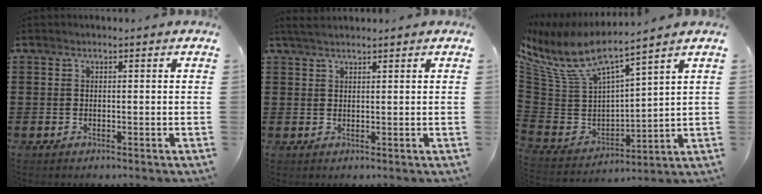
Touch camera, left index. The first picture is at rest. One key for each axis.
{"total": 2.1, "fx": 1.8, "fy": 0.4, "fz": 1.0, "tx": -0.024, "ty": 0.003, "tz": 0.035}
{"total": 9.5, "fx": 6.6, "fy": 2.4, "fz": 6.4, "tx": -0.160, "ty": -0.049, "tz": 0.111}